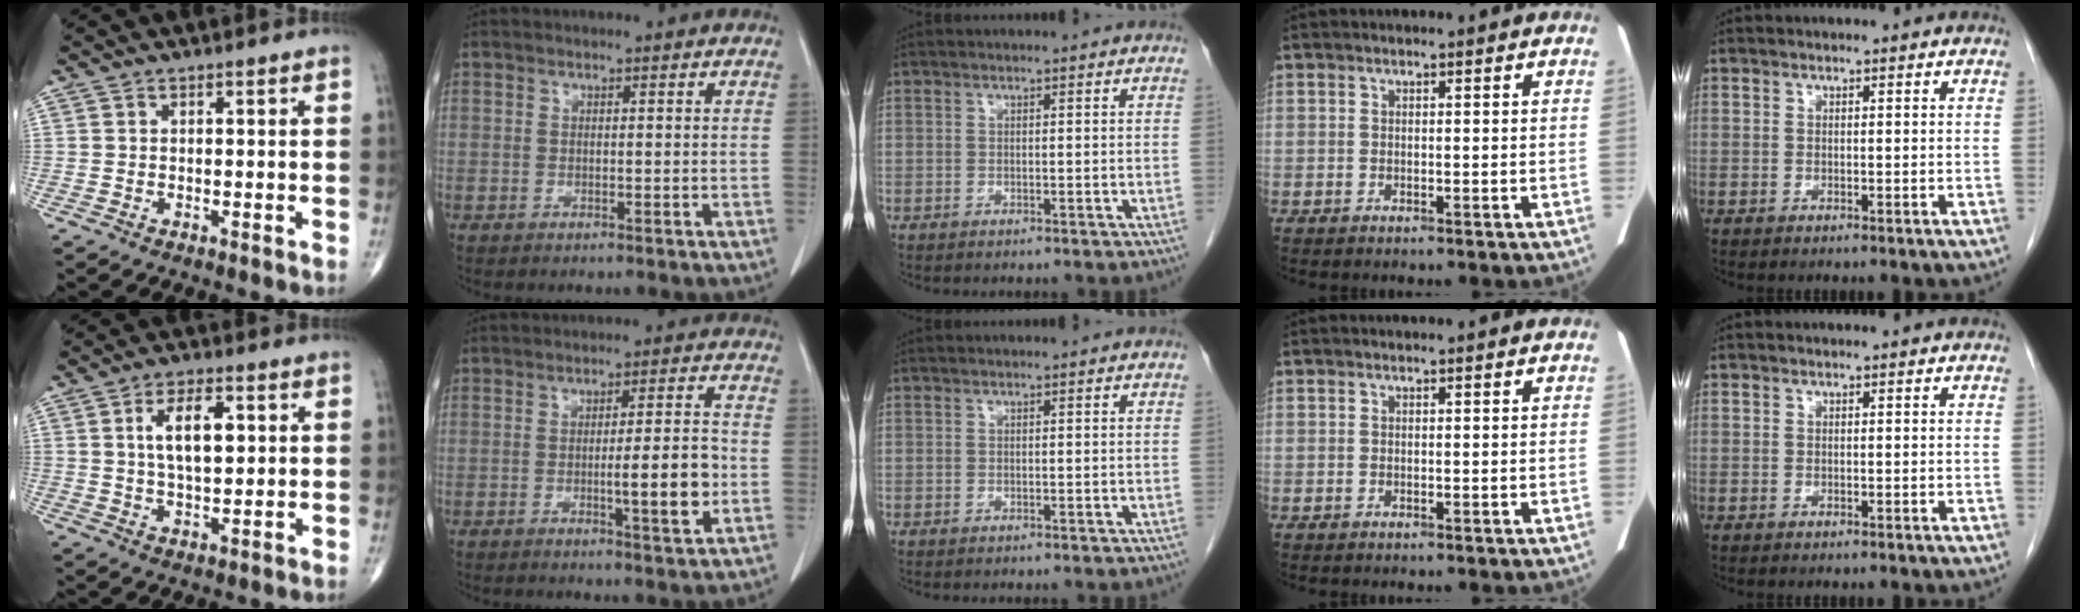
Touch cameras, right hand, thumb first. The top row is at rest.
{"thumb": {"total": 8.6, "force": [1.9, 4.1, 7.3], "torque": [-0.117, -0.001, 0.034]}, "index": {"total": 7.4, "force": [-1.6, 0.5, 7.3], "torque": [-0.101, 0.000, -0.019]}}